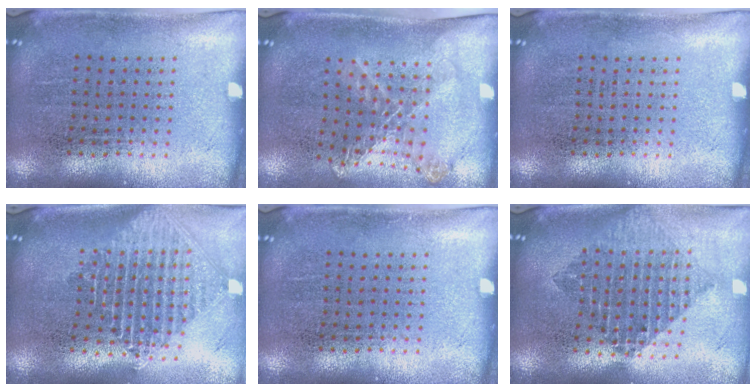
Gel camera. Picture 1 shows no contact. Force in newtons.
{"total": 1.3, "press": 1.2, "slide": 0.4}
{"total": 0.0}
{"total": 2.3, "press": 1.8, "slide": 1.6}
{"total": 0.0}
{"total": 2.1, "press": 1.7, "slide": 1.2}